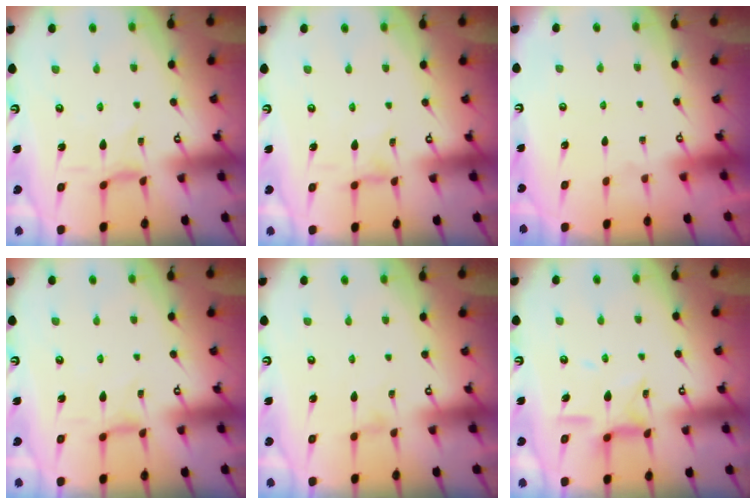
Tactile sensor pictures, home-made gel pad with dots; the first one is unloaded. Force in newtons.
{"total": 0.0}
{"total": 0.0}
{"total": 1.3, "press": 1.3, "slide": 0.3}
{"total": 0.0}
{"total": 10.4, "press": 10.4, "slide": 1.0}